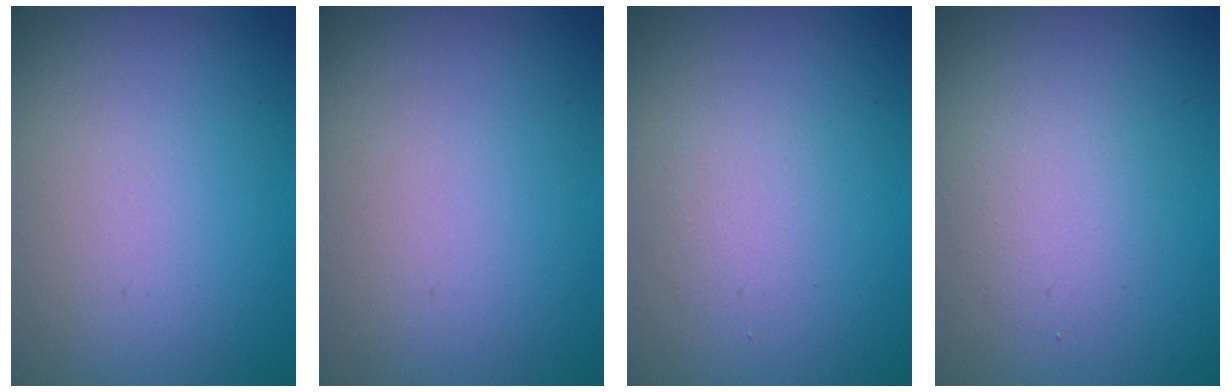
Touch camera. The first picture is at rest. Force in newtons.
{"total": 0.0}
{"total": 1.1, "press": 1.1, "slide": 0.1}
{"total": 2.2, "press": 2.1, "slide": 0.2}